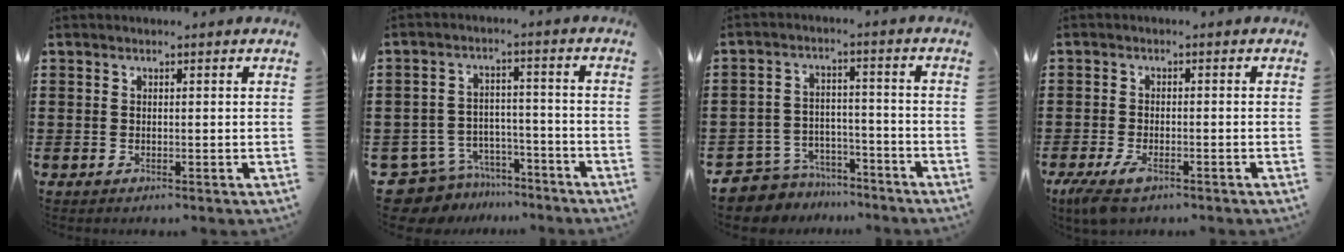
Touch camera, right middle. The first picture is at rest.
{"total": 7.0, "force": [-6.6, 2.1, 0.9], "torque": [-0.041, 0.013, -0.138]}
{"total": 6.2, "force": [-6.1, 1.4, 0.1], "torque": [-0.016, 0.010, -0.127]}
{"total": 3.4, "force": [-2.4, 0.9, 2.3], "torque": [-0.067, -0.011, -0.053]}